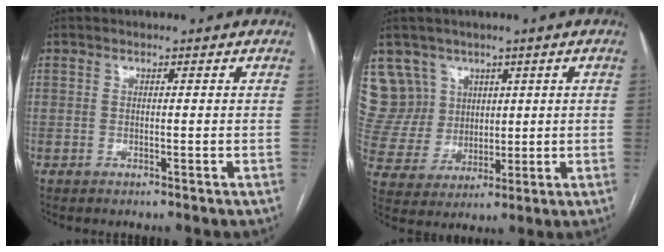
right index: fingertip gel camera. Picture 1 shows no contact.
{"total": 9.7, "force": [5.3, 8.1, 0.4], "torque": [-0.020, 0.040, 0.122]}